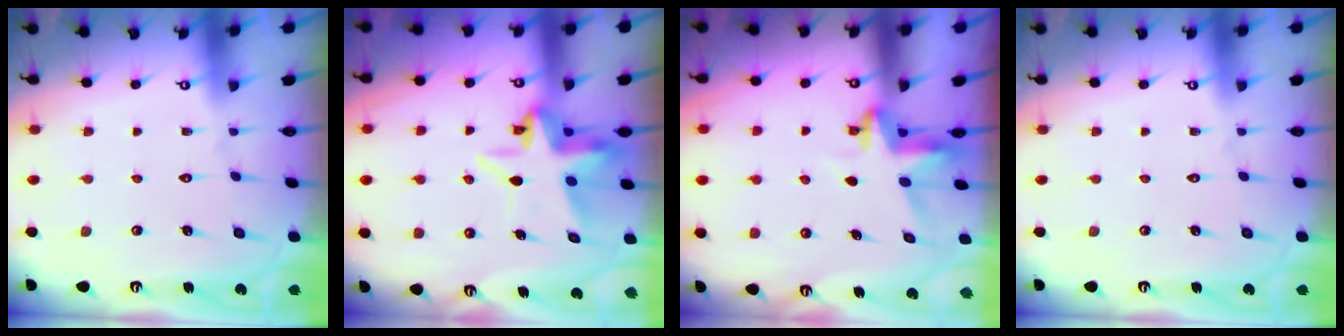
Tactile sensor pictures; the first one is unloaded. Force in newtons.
{"total": 7.7, "press": 7.6, "slide": 1.2}
{"total": 3.8, "press": 3.8, "slide": 0.4}
{"total": 0.0}